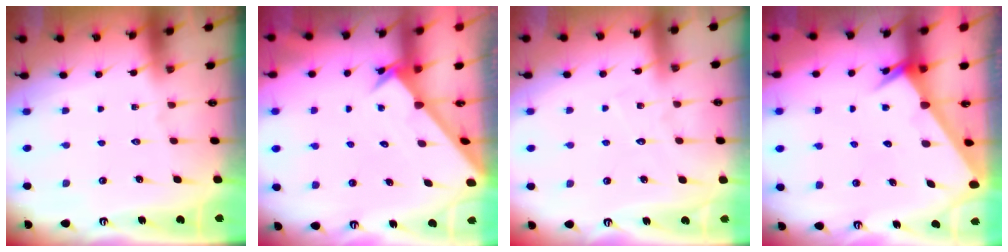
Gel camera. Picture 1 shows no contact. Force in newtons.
{"total": 2.5, "press": 2.5, "slide": 0.2}
{"total": 3.9, "press": 3.9, "slide": 0.3}
{"total": 2.5, "press": 2.5, "slide": 0.1}